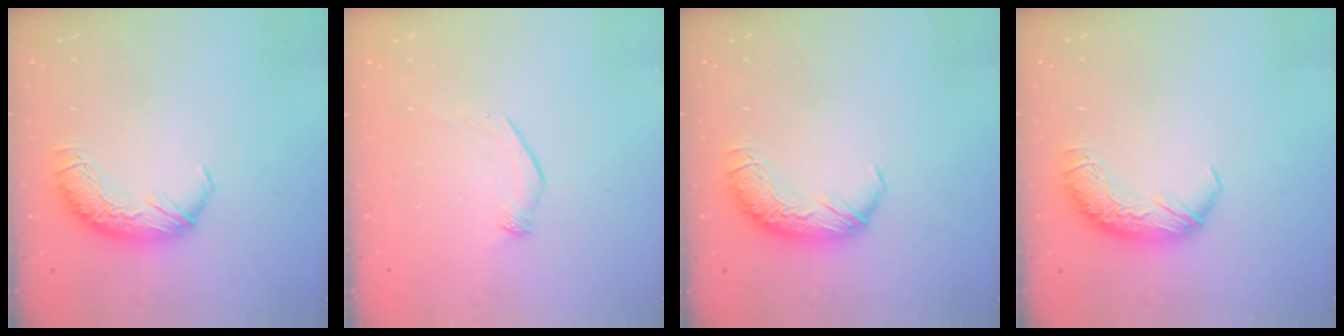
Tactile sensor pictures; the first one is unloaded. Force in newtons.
{"total": 5.9, "press": 5.8, "slide": 1.3}
{"total": 0.0}
{"total": 0.0}